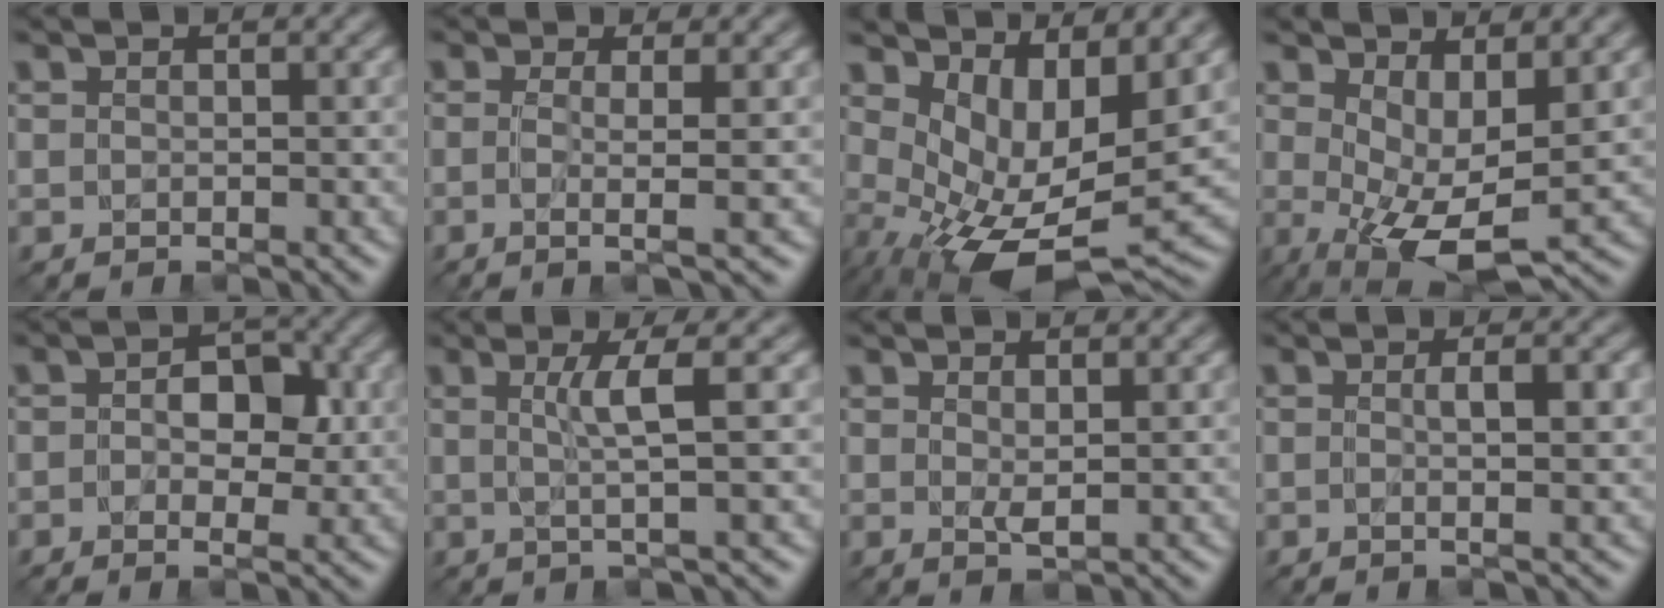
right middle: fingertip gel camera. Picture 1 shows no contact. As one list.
[{"total": 2.4, "force": [-0.3, 0.3, 2.4], "torque": [-0.044, -0.005, -0.009]}, {"total": 8.4, "force": [0.1, 4.0, 7.4], "torque": [-0.136, -0.021, 0.013]}, {"total": 5.7, "force": [-0.1, 2.3, 5.2], "torque": [-0.105, -0.011, 0.001]}, {"total": 4.7, "force": [0.3, 2.8, 3.7], "torque": [-0.046, 0.003, -0.002]}, {"total": 3.5, "force": [0.4, 0.3, 3.4], "torque": [-0.064, 0.000, 0.007]}, {"total": 0.9, "force": [0.5, 0.2, 0.7], "torque": [-0.017, -0.004, 0.013]}, {"total": 3.1, "force": [0.2, 0.7, 3.0], "torque": [-0.045, 0.003, -0.003]}]